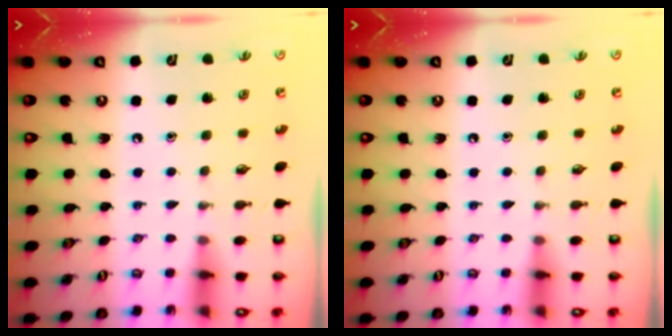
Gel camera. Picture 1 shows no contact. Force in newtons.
{"total": 0.0}